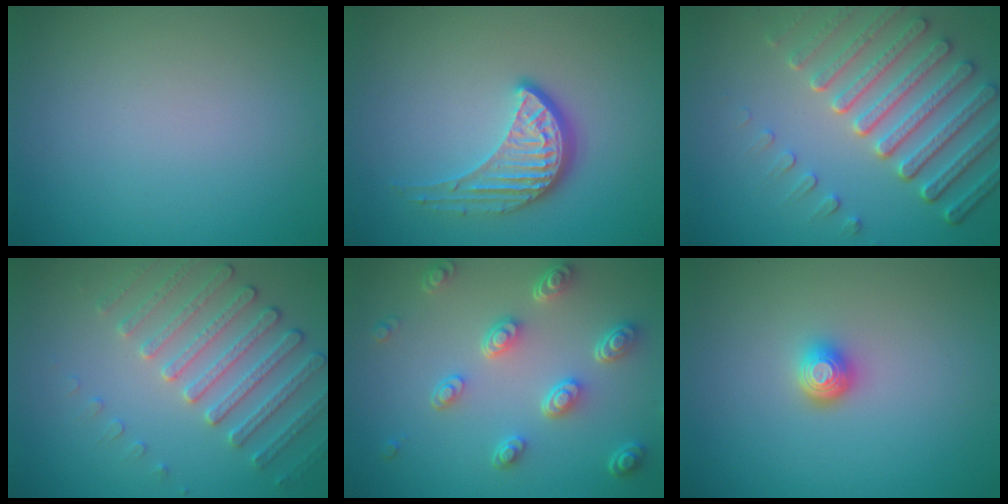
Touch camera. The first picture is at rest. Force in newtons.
{"total": 4.0, "press": 3.0, "slide": 2.6}
{"total": 6.8, "press": 5.3, "slide": 4.2}
{"total": 4.0, "press": 3.7, "slide": 1.4}
{"total": 4.8, "press": 3.5, "slide": 3.2}
{"total": 1.8, "press": 1.3, "slide": 1.2}